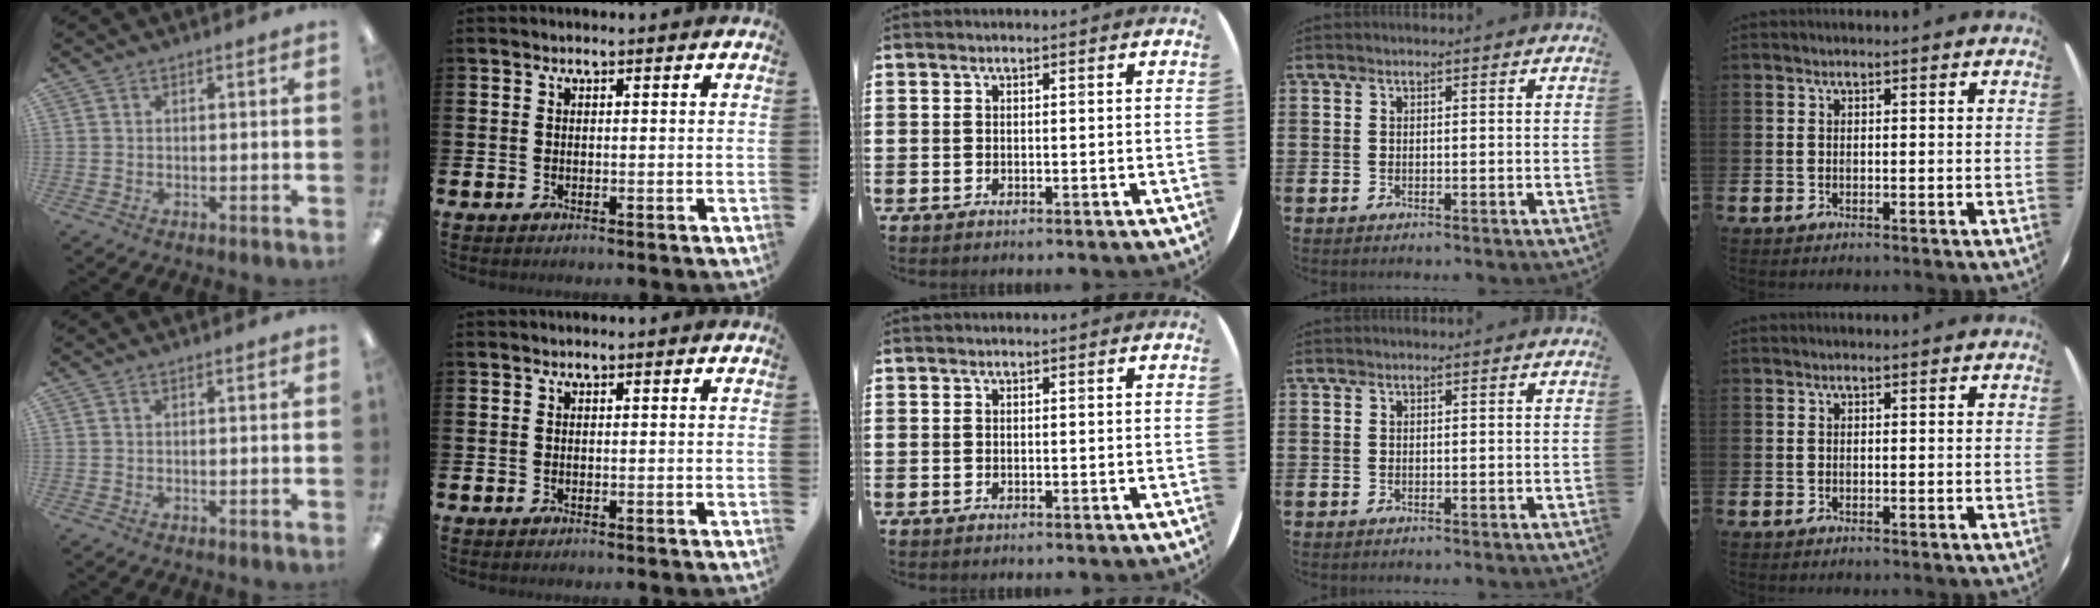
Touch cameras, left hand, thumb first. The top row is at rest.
{}